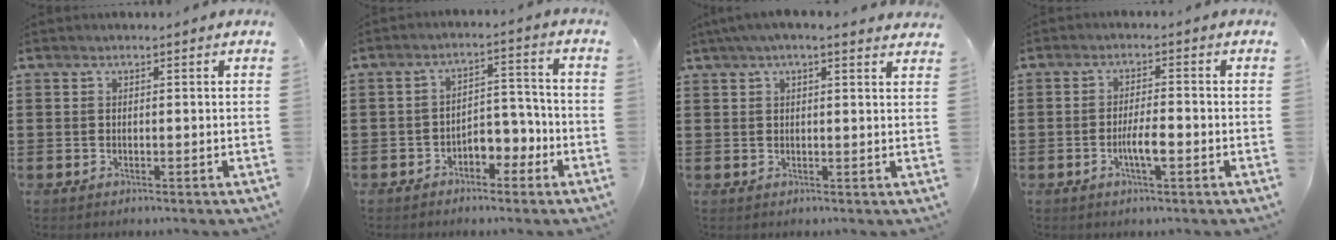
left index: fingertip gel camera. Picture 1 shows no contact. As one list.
[{"total": 4.7, "force": [-3.1, 2.6, 2.3], "torque": [-0.042, 0.014, -0.062]}, {"total": 3.0, "force": [2.3, 0.3, 1.9], "torque": [-0.043, 0.005, 0.042]}, {"total": 4.2, "force": [-1.2, 1.0, 3.8], "torque": [-0.073, 0.002, -0.024]}]